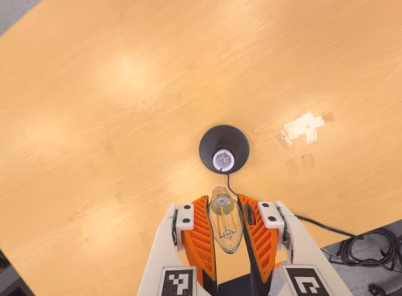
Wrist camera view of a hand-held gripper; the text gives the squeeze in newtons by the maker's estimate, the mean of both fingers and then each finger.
{"total": 21.4, "left": 23.2, "right": 19.6}